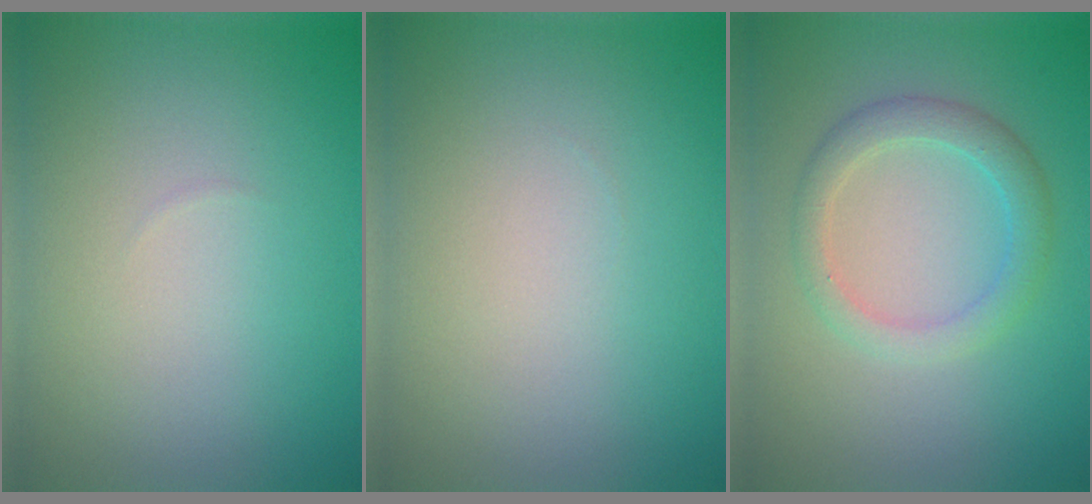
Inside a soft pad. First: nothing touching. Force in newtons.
{"total": 0.0}
{"total": 2.7, "press": 2.7, "slide": 0.0}